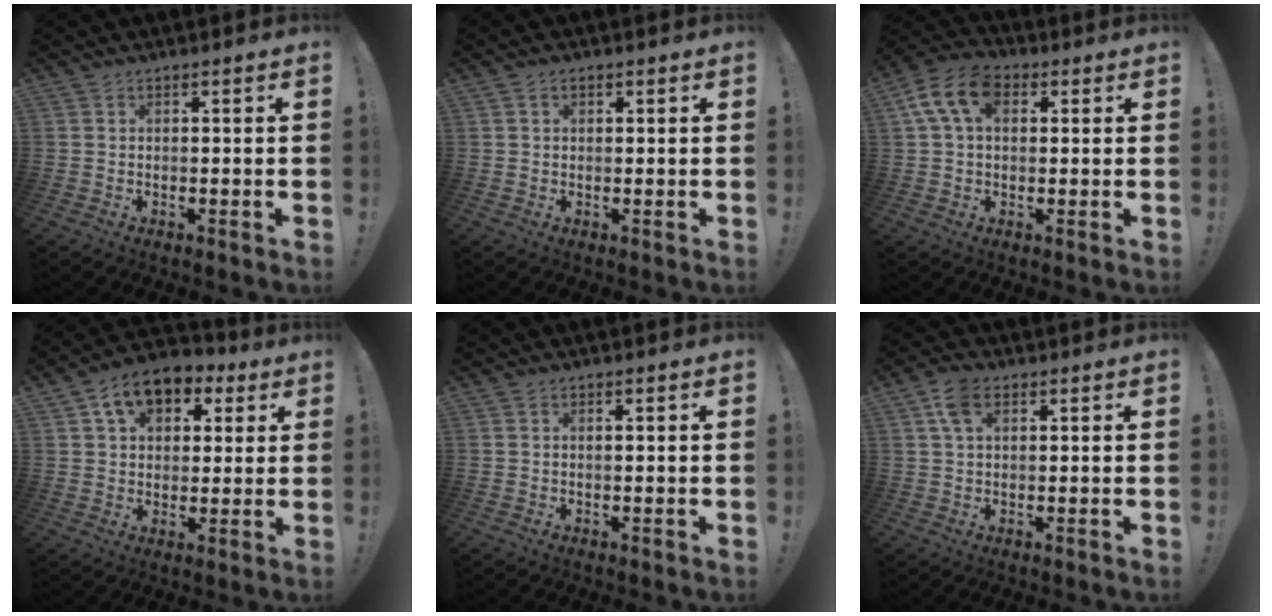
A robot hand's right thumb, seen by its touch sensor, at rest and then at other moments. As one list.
[{"total": 1.3, "force": [0.5, 0.9, 0.8], "torque": [-0.012, 0.002, 0.009]}, {"total": 11.4, "force": [3.5, 7.3, 8.0], "torque": [-0.149, 0.011, 0.069]}, {"total": 11.3, "force": [5.3, 7.9, 6.1], "torque": [-0.094, -0.016, 0.102]}, {"total": 0.6, "force": [0.2, -0.1, 0.6], "torque": [-0.012, 0.000, 0.003]}, {"total": 6.4, "force": [2.8, 3.3, 4.7], "torque": [-0.091, 0.004, 0.055]}]